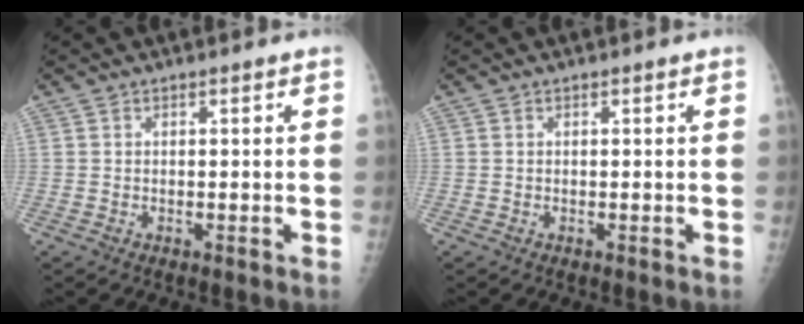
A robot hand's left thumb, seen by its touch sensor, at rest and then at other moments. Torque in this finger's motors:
{"motor_torque": [0.00, 0.00, -0.01, -0.01, 0.00]}